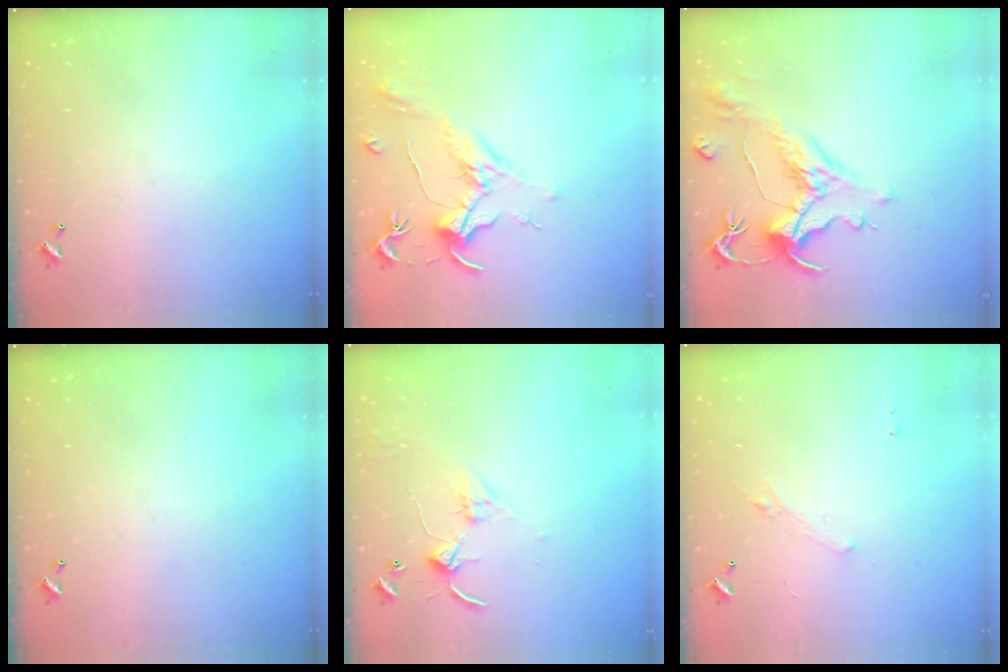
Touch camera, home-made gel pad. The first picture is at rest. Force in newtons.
{"total": 1.8, "press": 1.6, "slide": 0.9}
{"total": 2.0, "press": 1.5, "slide": 1.4}
{"total": 0.0}
{"total": 2.8, "press": 2.8, "slide": 0.4}
{"total": 1.3, "press": 1.2, "slide": 0.6}